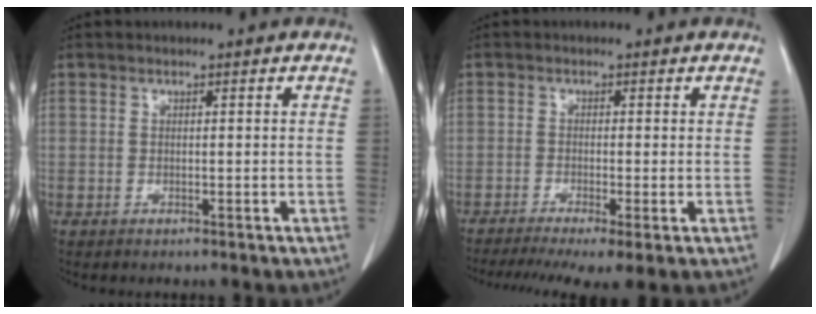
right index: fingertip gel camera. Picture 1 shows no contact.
{"total": 8.1, "force": [-5.3, 1.2, 6.0], "torque": [-0.094, -0.009, -0.086]}